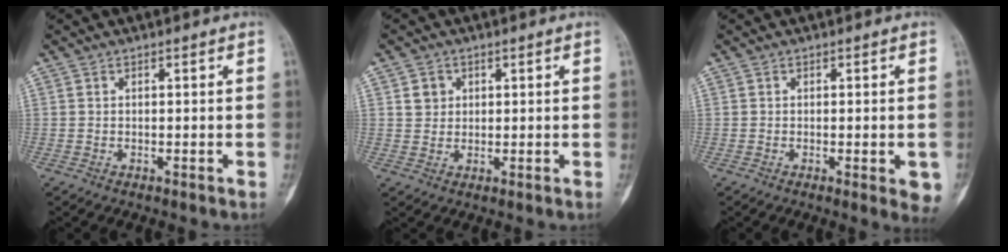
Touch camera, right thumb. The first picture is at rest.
{"total": 2.9, "force": [1.0, 2.6, 0.8], "torque": [0.002, -0.004, 0.017]}
{"total": 5.0, "force": [-1.4, 1.4, 4.6], "torque": [-0.047, -0.008, -0.013]}